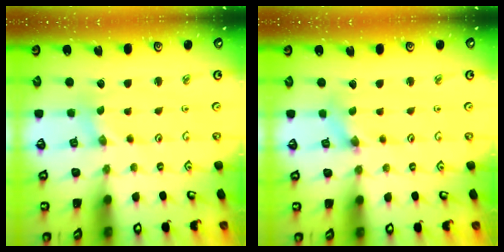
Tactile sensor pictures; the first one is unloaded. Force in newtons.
{"total": 1.6, "press": 1.5, "slide": 0.3}